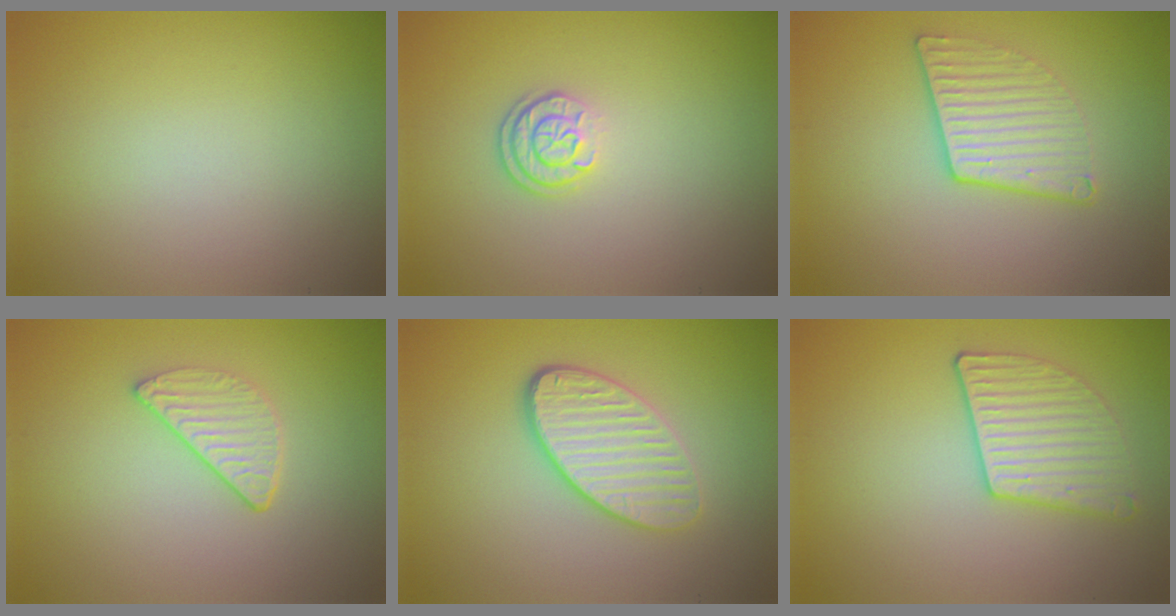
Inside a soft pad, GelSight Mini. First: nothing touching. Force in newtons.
{"total": 2.2, "press": 1.8, "slide": 1.3}
{"total": 2.8, "press": 2.3, "slide": 1.6}
{"total": 2.2, "press": 1.5, "slide": 1.6}
{"total": 4.1, "press": 3.4, "slide": 2.4}
{"total": 3.0, "press": 2.9, "slide": 0.7}